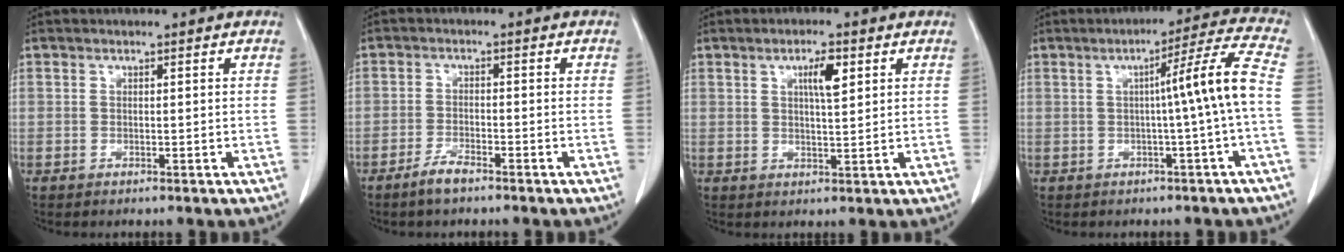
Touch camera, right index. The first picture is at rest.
{"total": 3.2, "force": [-2.5, 0.5, 1.9], "torque": [-0.040, -0.001, -0.049]}
{"total": 4.2, "force": [1.7, 0.8, 3.8], "torque": [-0.065, 0.001, 0.029]}
{"total": 8.5, "force": [-0.5, -1.9, 8.3], "torque": [-0.118, 0.014, -0.005]}